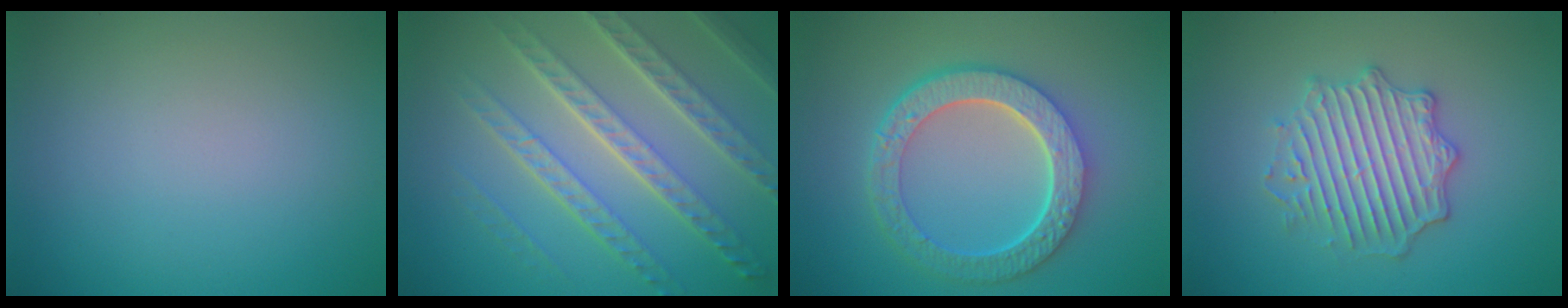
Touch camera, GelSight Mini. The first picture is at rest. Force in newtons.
{"total": 7.4, "press": 5.2, "slide": 5.3}
{"total": 6.7, "press": 5.0, "slide": 4.5}
{"total": 4.3, "press": 4.1, "slide": 1.2}